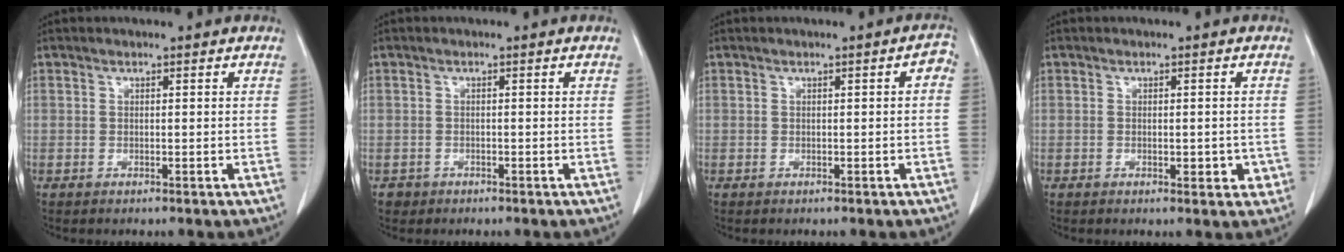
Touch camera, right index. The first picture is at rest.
{"total": 1.2, "force": [-0.6, 1.0, -0.2], "torque": [-0.004, 0.005, -0.007]}
{"total": 1.5, "force": [-0.2, 0.4, 1.4], "torque": [-0.010, 0.004, -0.003]}
{"total": 2.6, "force": [-0.6, 1.4, 2.1], "torque": [-0.019, 0.001, -0.001]}